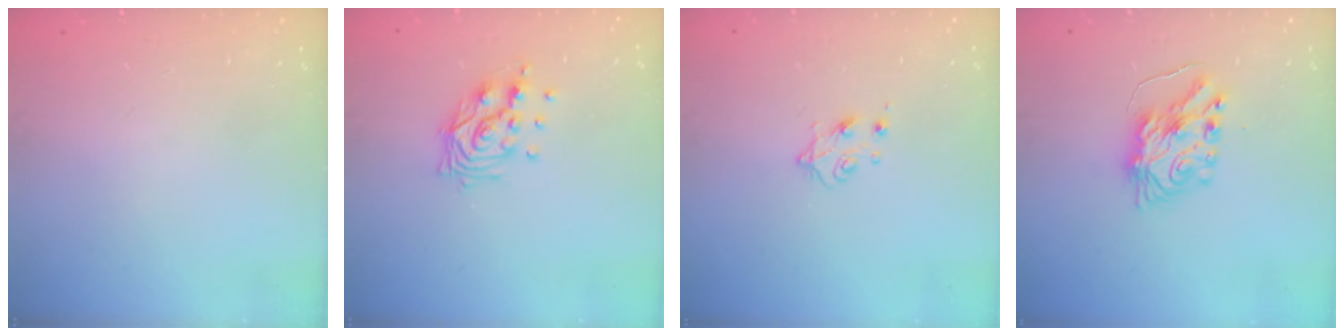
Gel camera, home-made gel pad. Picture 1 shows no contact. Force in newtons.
{"total": 11.1, "press": 11.1, "slide": 0.9}
{"total": 5.2, "press": 5.2, "slide": 0.5}
{"total": 7.8, "press": 7.7, "slide": 0.6}